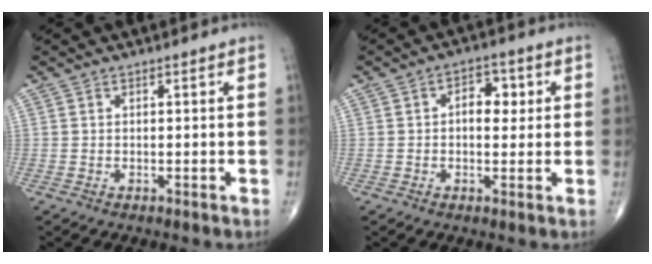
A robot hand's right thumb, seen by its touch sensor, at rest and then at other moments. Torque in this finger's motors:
{"motor_torque": [-0.07, -0.05, 0.26, 0.15, 0.03]}